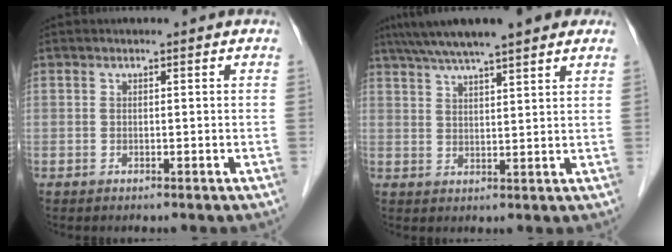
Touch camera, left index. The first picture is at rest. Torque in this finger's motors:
{"motor_torque": [0.63, -0.95, 0.43, 0.21]}